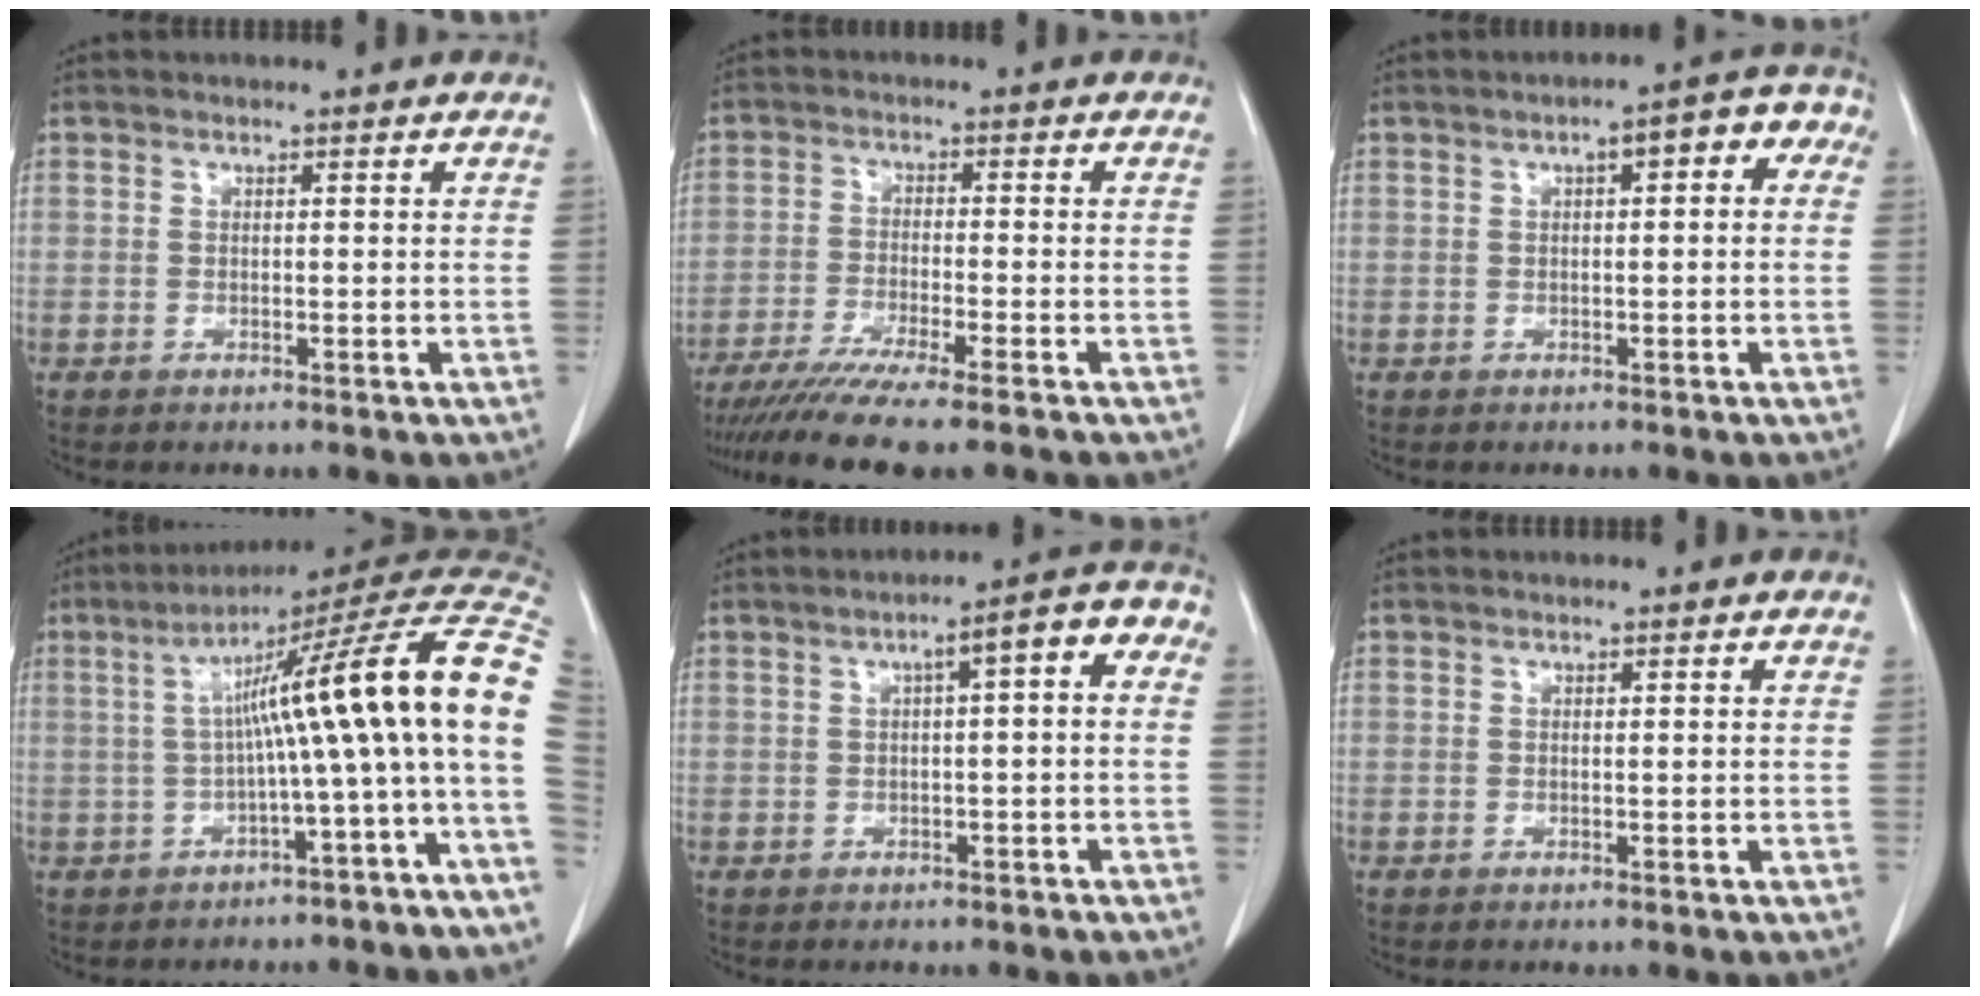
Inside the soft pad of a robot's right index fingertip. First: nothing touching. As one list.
[{"total": 11.7, "force": [-9.8, -0.4, 6.5], "torque": [-0.090, -0.028, -0.154]}, {"total": 6.0, "force": [1.5, 2.0, 5.4], "torque": [-0.062, 0.035, 0.011]}, {"total": 15.5, "force": [-1.0, -1.0, 15.5], "torque": [-0.209, 0.044, -0.022]}, {"total": 6.6, "force": [0.9, 1.3, 6.4], "torque": [-0.082, 0.032, 0.003]}, {"total": 0.0}]